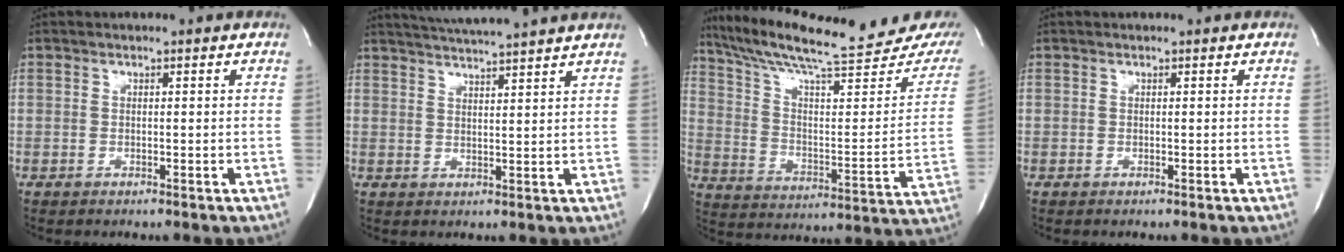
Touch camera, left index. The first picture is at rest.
{"total": 10.2, "force": [9.3, -1.1, 4.1], "torque": [-0.075, 0.015, 0.130]}
{"total": 24.3, "force": [21.1, 1.8, 12.0], "torque": [-0.191, -0.048, 0.301]}
{"total": 0.0}